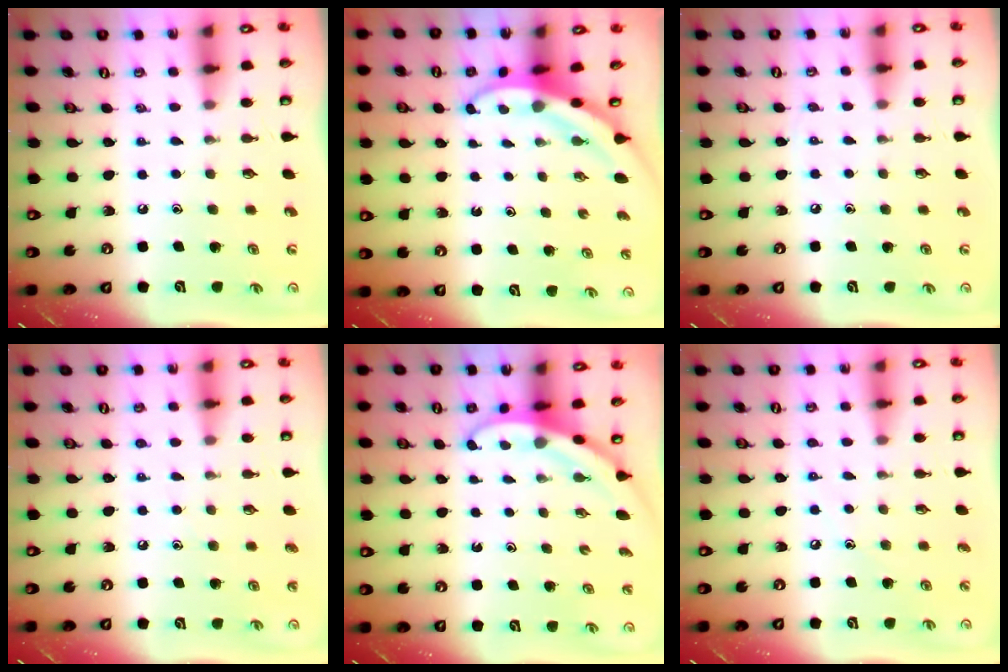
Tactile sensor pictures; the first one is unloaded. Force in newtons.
{"total": 3.9, "press": 3.9, "slide": 0.5}
{"total": 3.0, "press": 3.0, "slide": 0.4}
{"total": 4.8, "press": 4.8, "slide": 0.6}
{"total": 3.4, "press": 3.4, "slide": 0.1}
{"total": 3.8, "press": 3.8, "slide": 0.5}